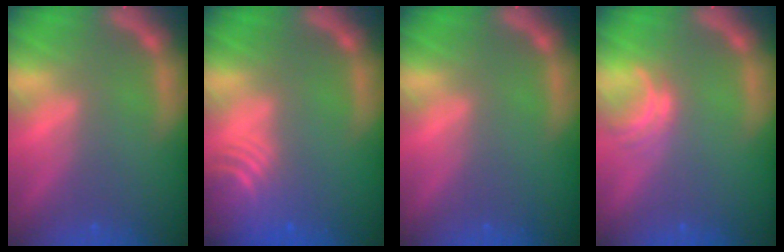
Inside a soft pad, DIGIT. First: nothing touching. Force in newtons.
{"total": 7.0}
{"total": 0.0}
{"total": 2.0}